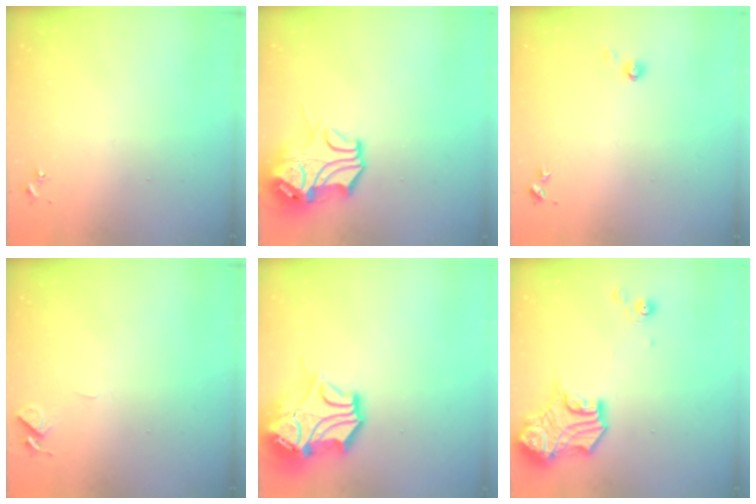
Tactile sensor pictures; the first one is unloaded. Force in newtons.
{"total": 14.0, "press": 13.8, "slide": 2.1}
{"total": 3.9, "press": 3.8, "slide": 0.4}
{"total": 4.6, "press": 4.5, "slide": 0.4}
{"total": 16.4, "press": 16.3, "slide": 2.2}
{"total": 17.0, "press": 16.9, "slide": 1.4}